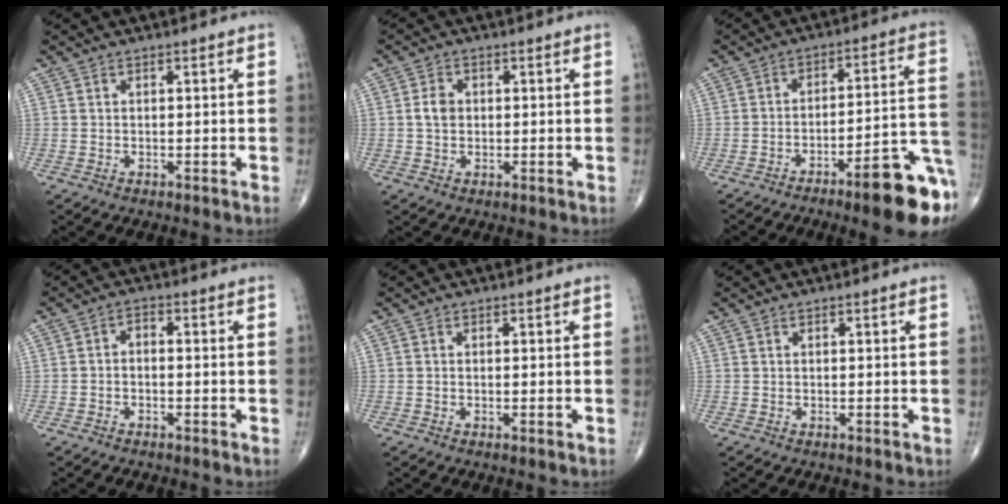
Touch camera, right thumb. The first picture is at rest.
{"total": 3.1, "force": [0.2, 2.4, 2.0], "torque": [-0.034, 0.005, 0.001]}
{"total": 16.0, "force": [-8.0, 2.8, 13.5], "torque": [-0.136, 0.060, -0.111]}
{"total": 2.0, "force": [-0.6, 1.1, 1.5], "torque": [-0.021, 0.018, -0.018]}
{"total": 0.5, "force": [-0.2, 0.0, 0.5], "torque": [-0.012, -0.001, -0.003]}
{"total": 0.0}